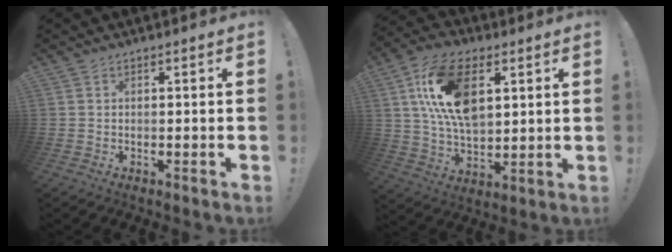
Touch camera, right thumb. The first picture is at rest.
{"total": 18.7, "force": [5.9, 10.7, 14.2], "torque": [-0.266, 0.000, 0.105]}